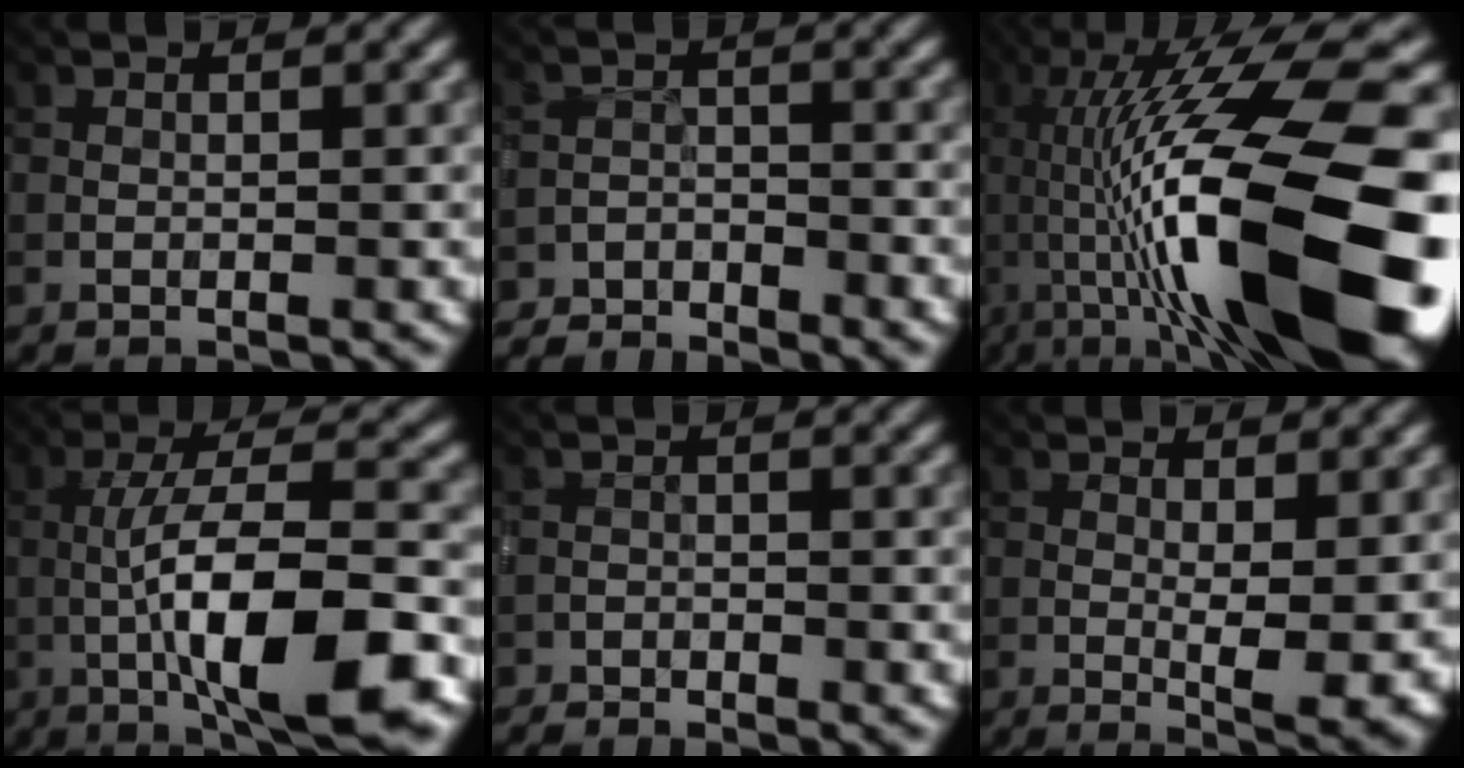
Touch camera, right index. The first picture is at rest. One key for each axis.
{"total": 4.0, "fx": -3.8, "fy": 1.3, "fz": 0.3, "tx": 0.003, "ty": -0.006, "tz": -0.068}
{"total": 19.5, "fx": -0.9, "fy": 6.9, "fz": 18.2, "tx": -0.283, "ty": 0.027, "tz": -0.017}
{"total": 10.6, "fx": -3.3, "fy": 2.4, "fz": 9.8, "tx": -0.161, "ty": 0.009, "tz": -0.061}
{"total": 2.0, "fx": -1.9, "fy": 0.5, "fz": 0.3, "tx": -0.008, "ty": 0.002, "tz": -0.035}
{"total": 3.8, "fx": 0.1, "fy": 0.8, "fz": 3.7, "tx": -0.057, "ty": -0.008, "tz": 0.005}